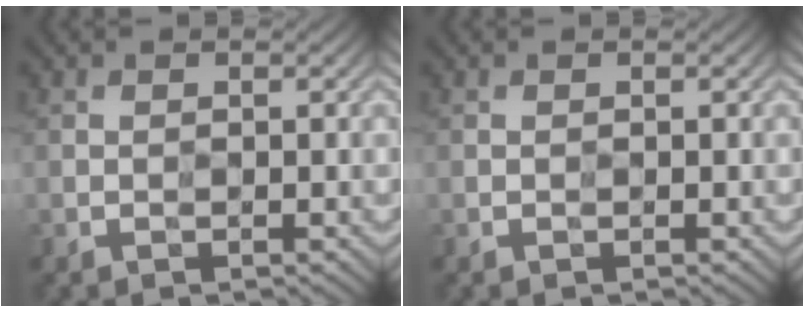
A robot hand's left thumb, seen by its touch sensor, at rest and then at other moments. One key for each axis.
{"total": 0.0}